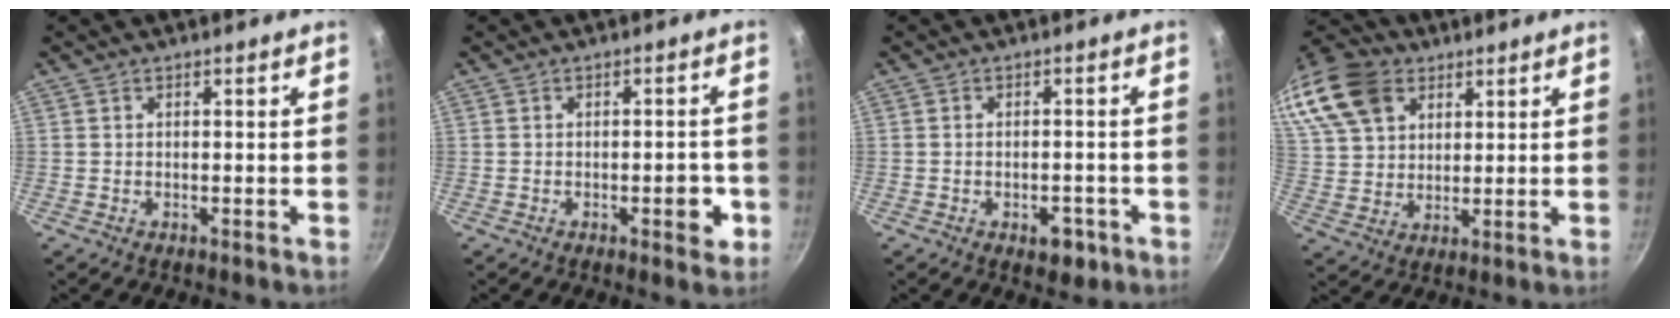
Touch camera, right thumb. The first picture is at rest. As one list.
[{"total": 3.5, "force": [-1.3, 1.8, 2.7], "torque": [-0.020, 0.011, -0.017]}, {"total": 4.5, "force": [-2.1, 2.7, 2.9], "torque": [-0.023, 0.015, -0.020]}, {"total": 21.2, "force": [10.8, 14.8, 10.8], "torque": [-0.241, 0.016, 0.204]}]